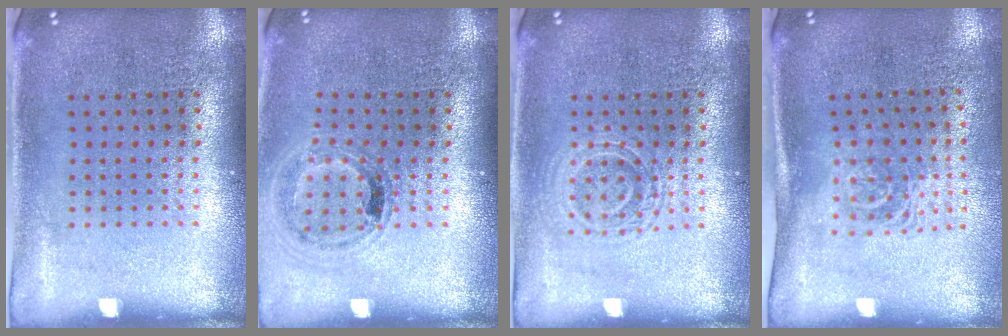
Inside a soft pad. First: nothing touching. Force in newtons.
{"total": 1.0, "press": 1.0, "slide": 0.0}
{"total": 2.2, "press": 2.1, "slide": 0.4}
{"total": 1.6, "press": 1.2, "slide": 1.1}